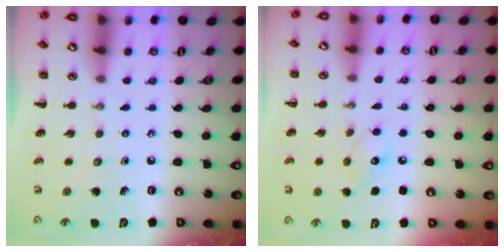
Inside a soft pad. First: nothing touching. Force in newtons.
{"total": 8.1, "press": 8.0, "slide": 1.5}